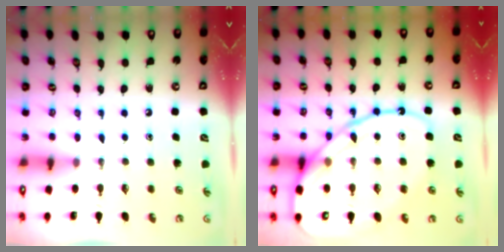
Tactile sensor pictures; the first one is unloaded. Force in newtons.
{"total": 15.3, "press": 15.3, "slide": 1.5}